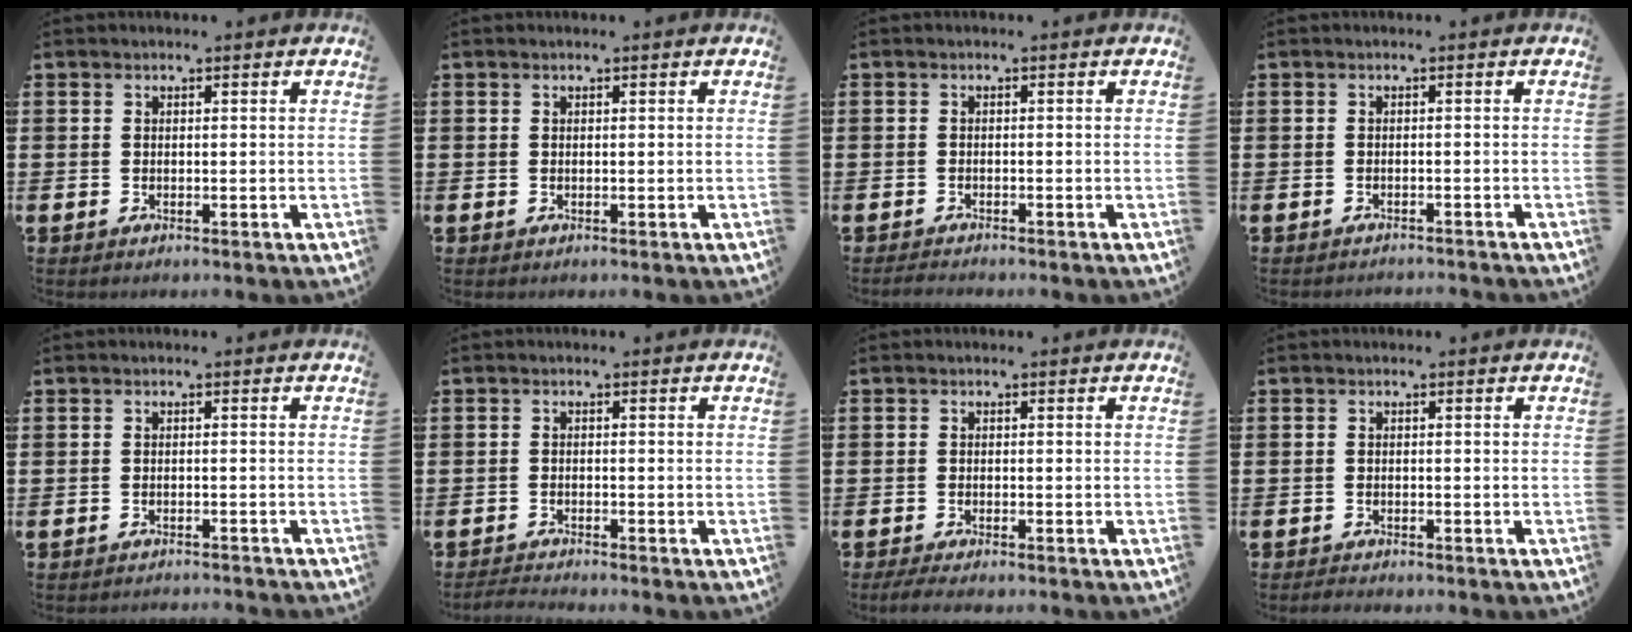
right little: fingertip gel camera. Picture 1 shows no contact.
{"total": 0.0}
{"total": 0.8, "force": [-0.8, 0.1, 0.2], "torque": [-0.008, 0.001, -0.017]}
{"total": 0.9, "force": [-0.9, -0.1, 0.0], "torque": [-0.001, 0.000, -0.018]}
{"total": 1.0, "force": [-1.0, -0.2, -0.1], "torque": [0.000, 0.002, -0.021]}
{"total": 1.3, "force": [-1.3, -0.1, 0.3], "torque": [-0.006, 0.003, -0.026]}
{"total": 1.3, "force": [-1.1, 0.1, 0.8], "torque": [-0.014, -0.001, -0.020]}
{"total": 0.9, "force": [-0.9, 0.1, 0.2], "torque": [-0.006, 0.000, -0.019]}